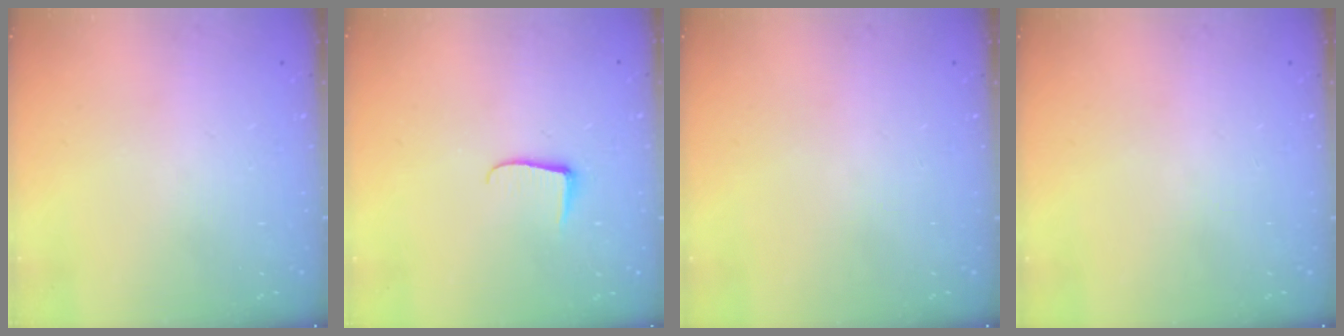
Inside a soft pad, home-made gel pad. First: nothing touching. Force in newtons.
{"total": 6.0, "press": 5.9, "slide": 0.6}
{"total": 0.0}
{"total": 0.0}